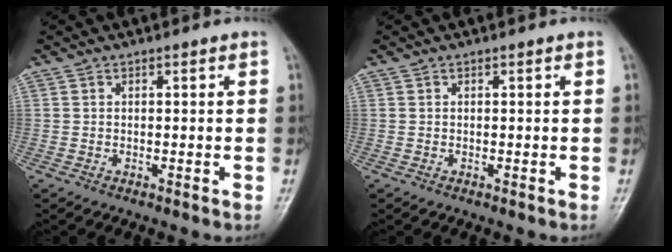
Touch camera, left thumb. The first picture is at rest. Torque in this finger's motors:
{"motor_torque": [-0.06, 0.07, -0.14, 0.01, 0.00]}